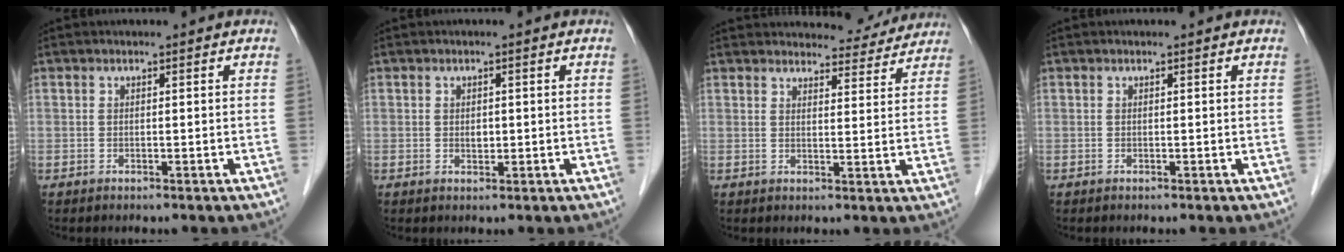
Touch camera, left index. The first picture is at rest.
{"total": 1.2, "force": [0.0, 0.8, 0.9], "torque": [-0.014, 0.000, 0.003]}
{"total": 9.2, "force": [8.8, 2.2, 1.4], "torque": [0.002, 0.000, 0.095]}
{"total": 0.0}